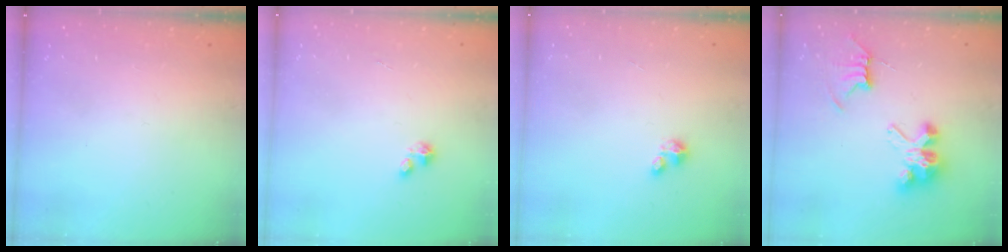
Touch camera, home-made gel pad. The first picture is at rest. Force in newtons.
{"total": 0.9, "press": 0.9, "slide": 0.3}
{"total": 2.5, "press": 2.5, "slide": 0.3}
{"total": 7.7, "press": 7.7, "slide": 0.3}